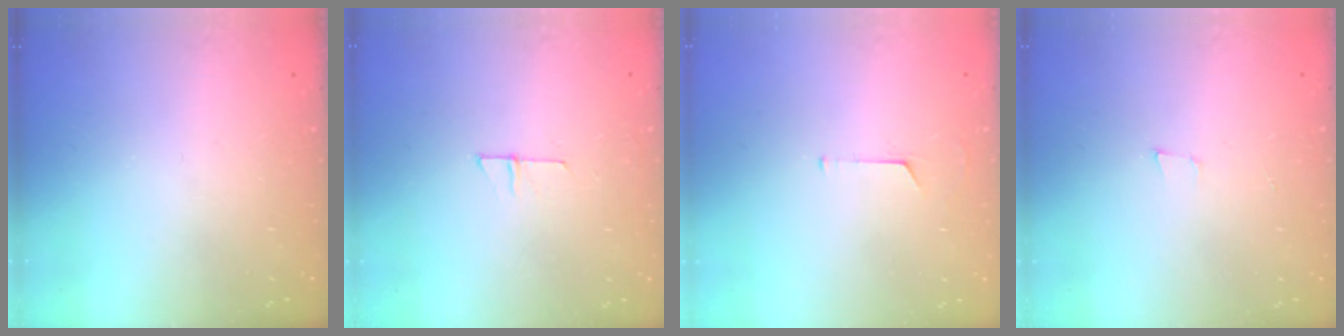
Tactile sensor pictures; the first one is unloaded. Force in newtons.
{"total": 4.5, "press": 4.5, "slide": 0.4}
{"total": 3.8, "press": 3.8, "slide": 0.3}
{"total": 3.5, "press": 2.3, "slide": 2.6}